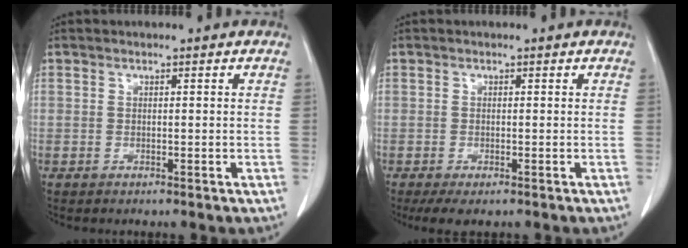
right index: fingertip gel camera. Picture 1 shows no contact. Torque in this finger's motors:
{"motor_torque": [-0.56, -0.15, -0.34, -0.11]}